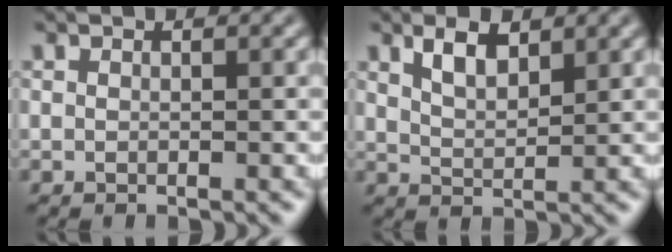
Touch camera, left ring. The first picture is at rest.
{"total": 2.8, "force": [1.9, 1.1, 1.8], "torque": [-0.038, -0.001, 0.036]}